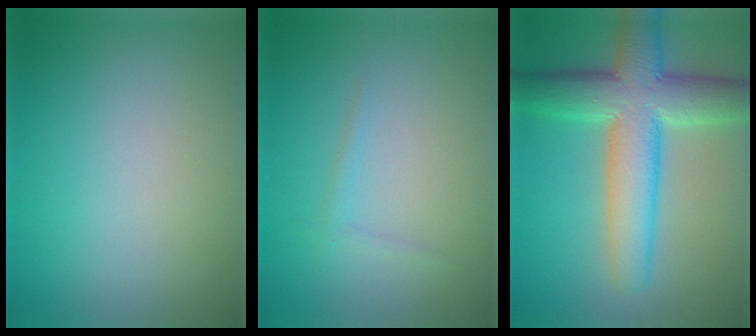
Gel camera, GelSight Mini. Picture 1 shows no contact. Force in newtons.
{"total": 0.8, "press": 0.8, "slide": 0.0}
{"total": 9.1, "press": 9.0, "slide": 0.3}